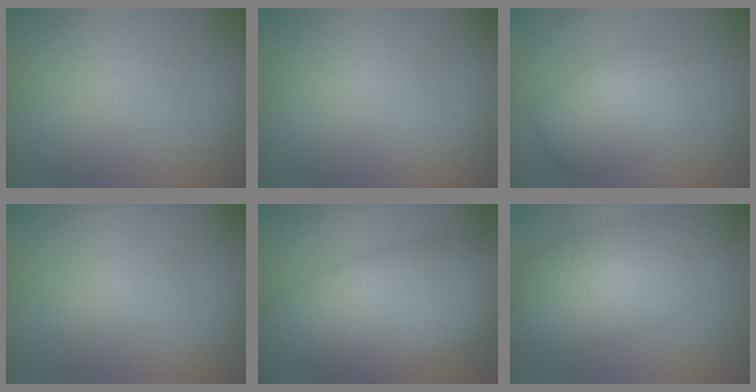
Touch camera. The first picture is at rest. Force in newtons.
{"total": 0.0}
{"total": 5.2, "press": 5.2, "slide": 0.2}
{"total": 0.8, "press": 0.8, "slide": 0.1}
{"total": 13.0, "press": 12.9, "slide": 0.5}
{"total": 8.2, "press": 8.2, "slide": 0.2}